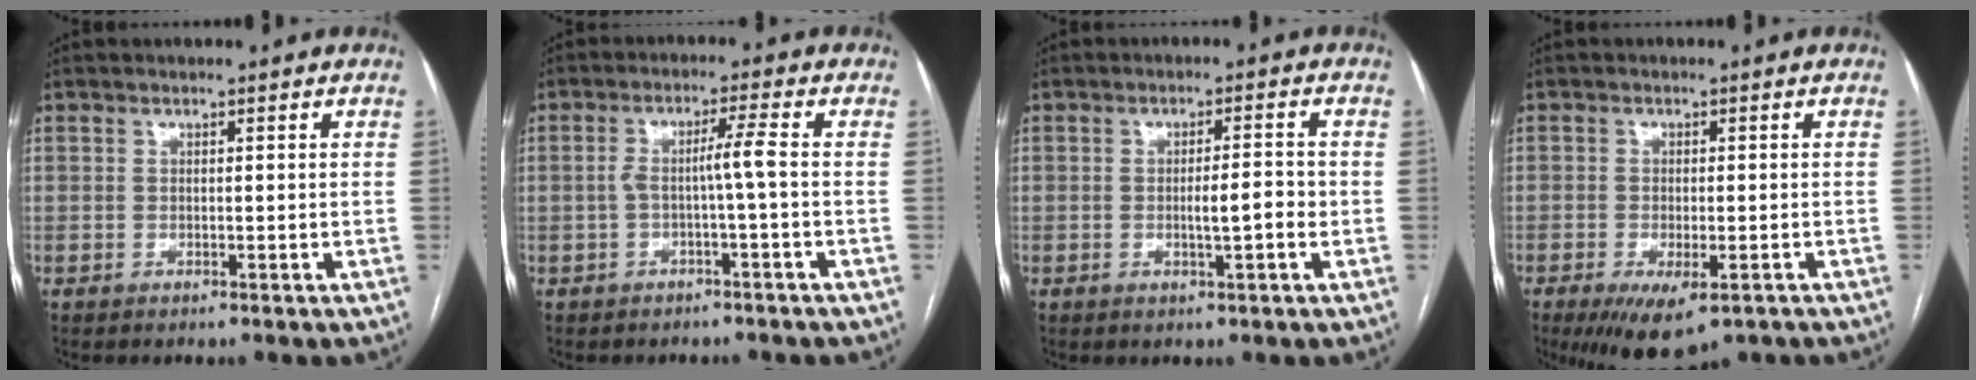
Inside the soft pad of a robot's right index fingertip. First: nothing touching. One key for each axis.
{"total": 3.7, "fx": -0.8, "fy": -0.5, "fz": 3.6, "tx": -0.066, "ty": 0.014, "tz": -0.009}
{"total": 4.1, "fx": -0.8, "fy": 0.5, "fz": 4.0, "tx": -0.063, "ty": 0.000, "tz": -0.010}
{"total": 8.2, "fx": -4.9, "fy": 3.1, "fz": 5.8, "tx": -0.089, "ty": -0.016, "tz": -0.074}